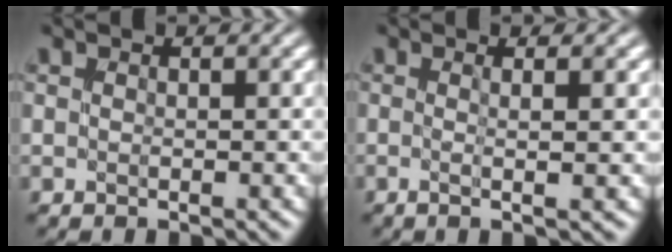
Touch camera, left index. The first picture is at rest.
{"total": 3.5, "force": [0.5, 1.2, 3.2], "torque": [-0.031, 0.004, -0.019]}